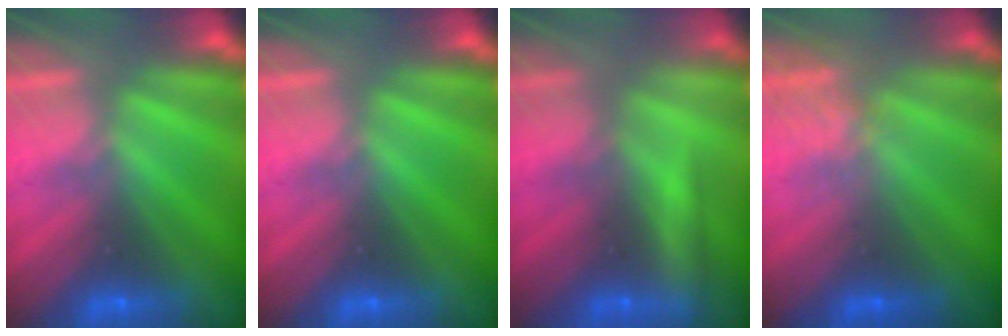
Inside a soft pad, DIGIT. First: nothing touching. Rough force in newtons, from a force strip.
{"total": 0.0}
{"total": 2.1}
{"total": 2.6}